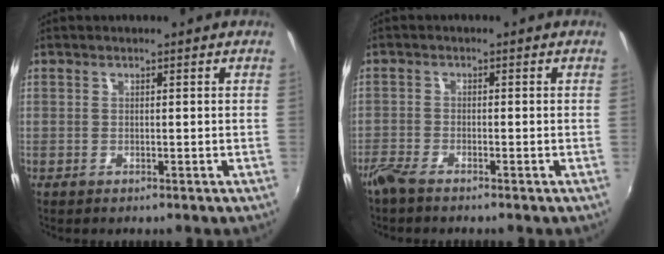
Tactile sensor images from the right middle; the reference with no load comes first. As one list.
[{"total": 3.5, "force": [-3.0, 0.8, 1.6], "torque": [-0.046, -0.010, -0.062]}]